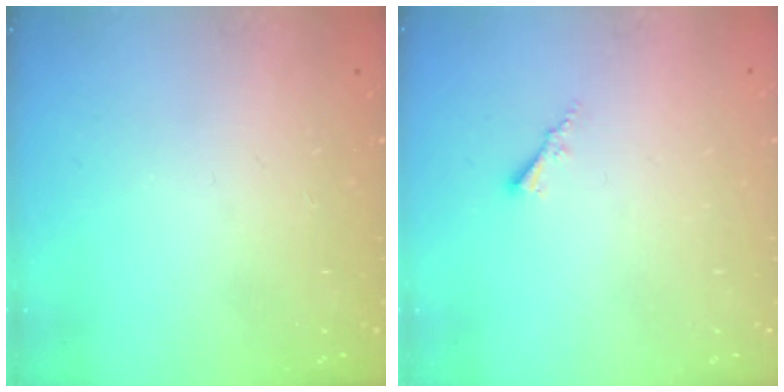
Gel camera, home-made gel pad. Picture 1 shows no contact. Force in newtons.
{"total": 1.8, "press": 1.7, "slide": 0.3}